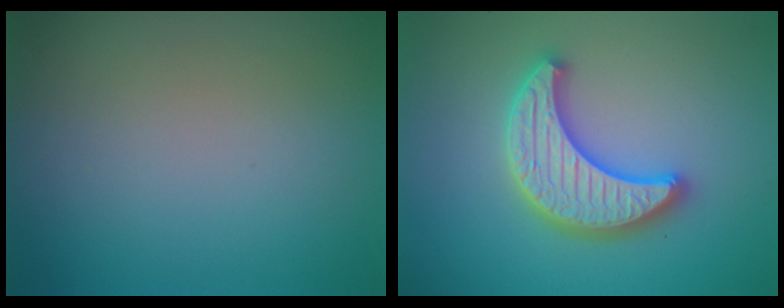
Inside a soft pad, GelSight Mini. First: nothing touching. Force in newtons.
{"total": 5.1, "press": 5.0, "slide": 1.0}